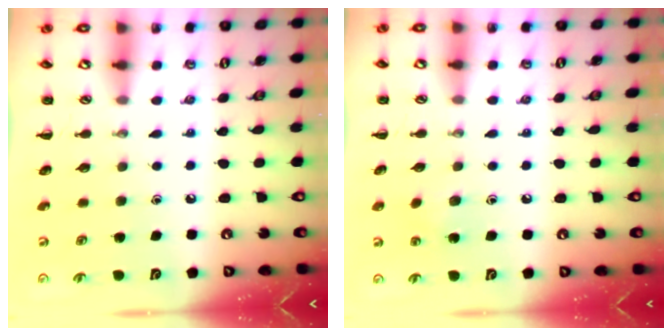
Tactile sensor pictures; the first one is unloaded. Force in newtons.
{"total": 4.7, "press": 4.6, "slide": 1.2}